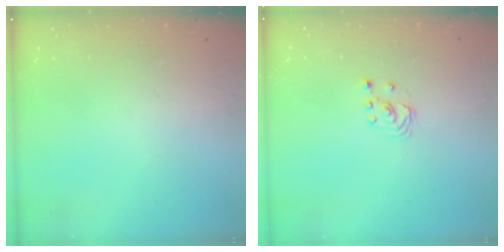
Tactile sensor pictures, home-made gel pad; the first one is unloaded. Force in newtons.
{"total": 1.9, "press": 1.9, "slide": 0.2}